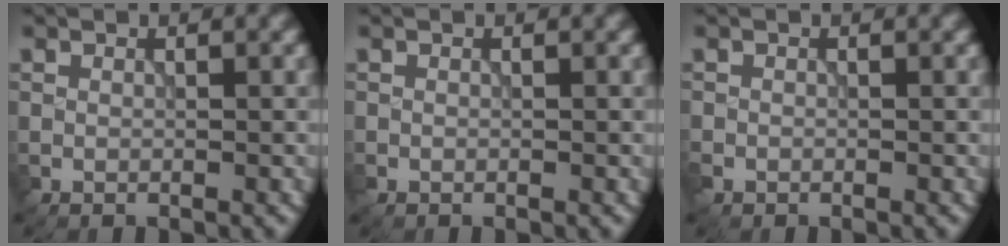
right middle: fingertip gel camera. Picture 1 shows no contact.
{"total": 0.7, "force": [-0.5, 0.4, 0.2], "torque": [-0.006, -0.006, -0.009]}
{"total": 1.2, "force": [-0.7, 0.9, 0.3], "torque": [-0.007, -0.006, -0.017]}